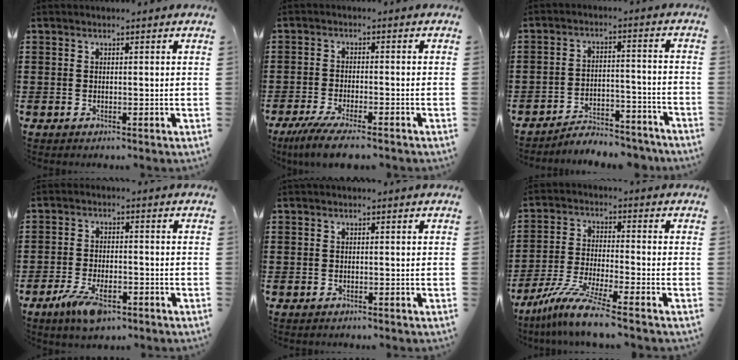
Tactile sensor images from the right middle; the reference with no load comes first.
{"total": 4.7, "force": [-4.0, 0.2, 2.5], "torque": [-0.062, -0.018, -0.078]}
{"total": 5.3, "force": [-5.2, 0.5, 0.5], "torque": [-0.009, 0.009, -0.106]}
{"total": 5.8, "force": [-3.3, 2.3, 4.2], "torque": [-0.092, -0.002, -0.064]}
{"total": 0.6, "force": [-0.5, 0.3, -0.1], "torque": [0.001, 0.001, -0.012]}
{"total": 8.5, "force": [-7.2, -0.2, 4.6], "torque": [-0.100, -0.012, -0.141]}